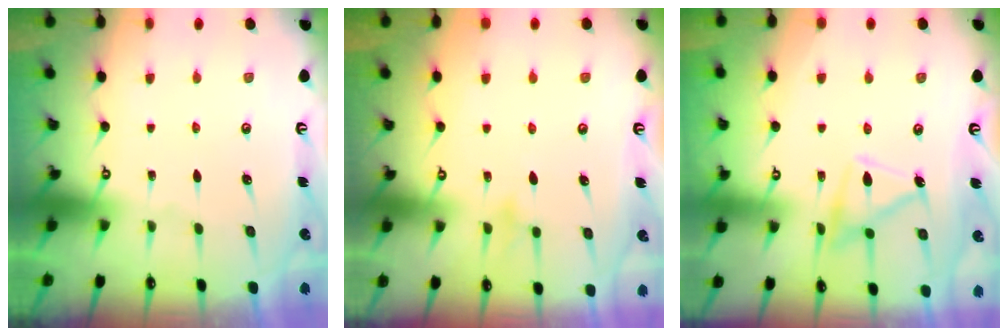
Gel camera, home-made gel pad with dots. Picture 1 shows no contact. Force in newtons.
{"total": 6.9, "press": 6.9, "slide": 0.7}
{"total": 14.0, "press": 14.0, "slide": 1.0}